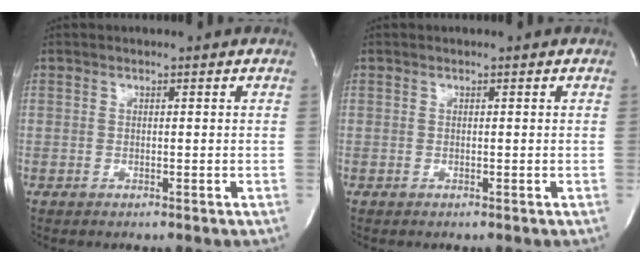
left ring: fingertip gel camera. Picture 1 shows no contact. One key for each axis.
{"total": 0.0}